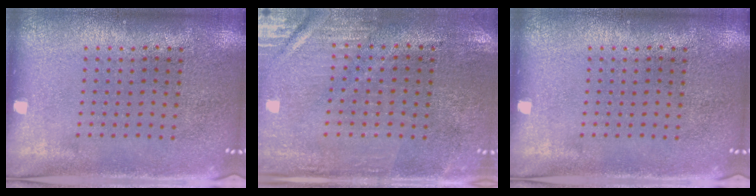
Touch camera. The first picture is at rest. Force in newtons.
{"total": 0.6, "press": 0.5, "slide": 0.3}
{"total": 0.0}